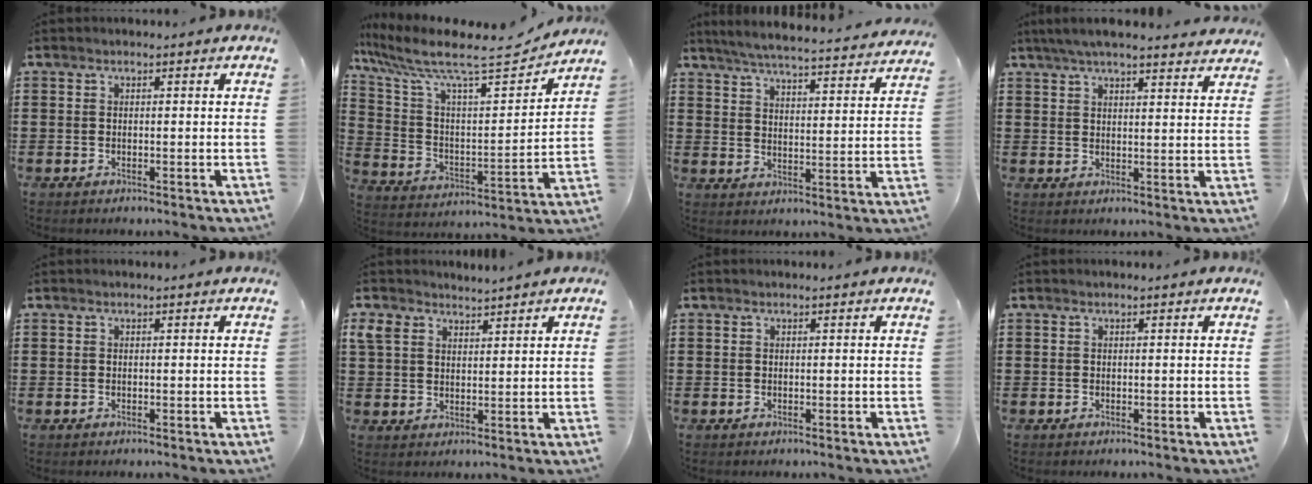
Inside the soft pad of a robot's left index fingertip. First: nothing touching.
{"total": 11.1, "force": [9.1, 1.6, 6.1], "torque": [-0.149, -0.063, 0.145]}
{"total": 5.1, "force": [4.9, -0.4, 1.4], "torque": [-0.051, -0.038, 0.081]}
{"total": 4.9, "force": [4.5, 0.1, 1.9], "torque": [-0.051, -0.013, 0.082]}
{"total": 0.0}
{"total": 3.5, "force": [2.8, 1.9, 1.1], "torque": [-0.035, 0.004, 0.052]}
{"total": 0.0}
{"total": 0.0}